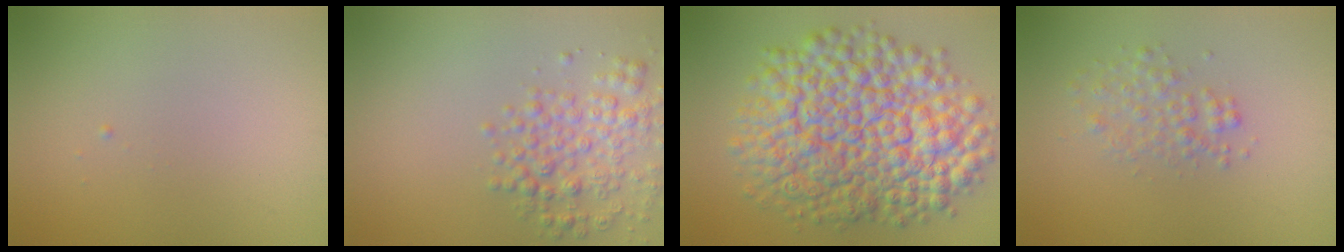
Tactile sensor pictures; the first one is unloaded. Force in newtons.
{"total": 3.6, "press": 3.6, "slide": 0.2}
{"total": 12.8, "press": 12.8, "slide": 0.3}
{"total": 2.0, "press": 2.0, "slide": 0.1}